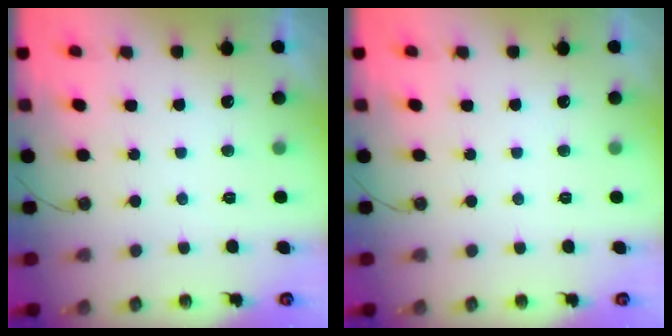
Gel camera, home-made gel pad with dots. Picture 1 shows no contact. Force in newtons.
{"total": 0.0}